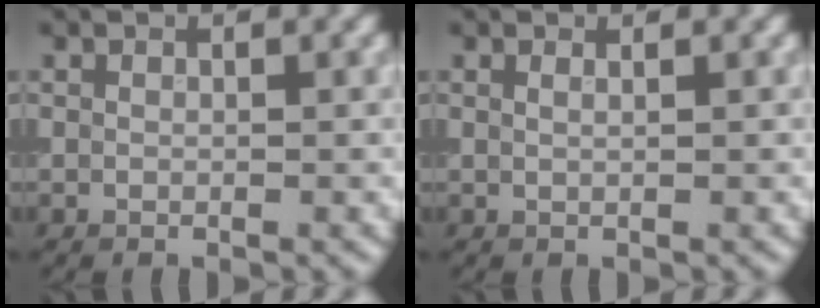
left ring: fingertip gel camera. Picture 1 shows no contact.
{"total": 1.1, "force": [0.7, 0.6, 0.7], "torque": [0.002, -0.005, 0.000]}